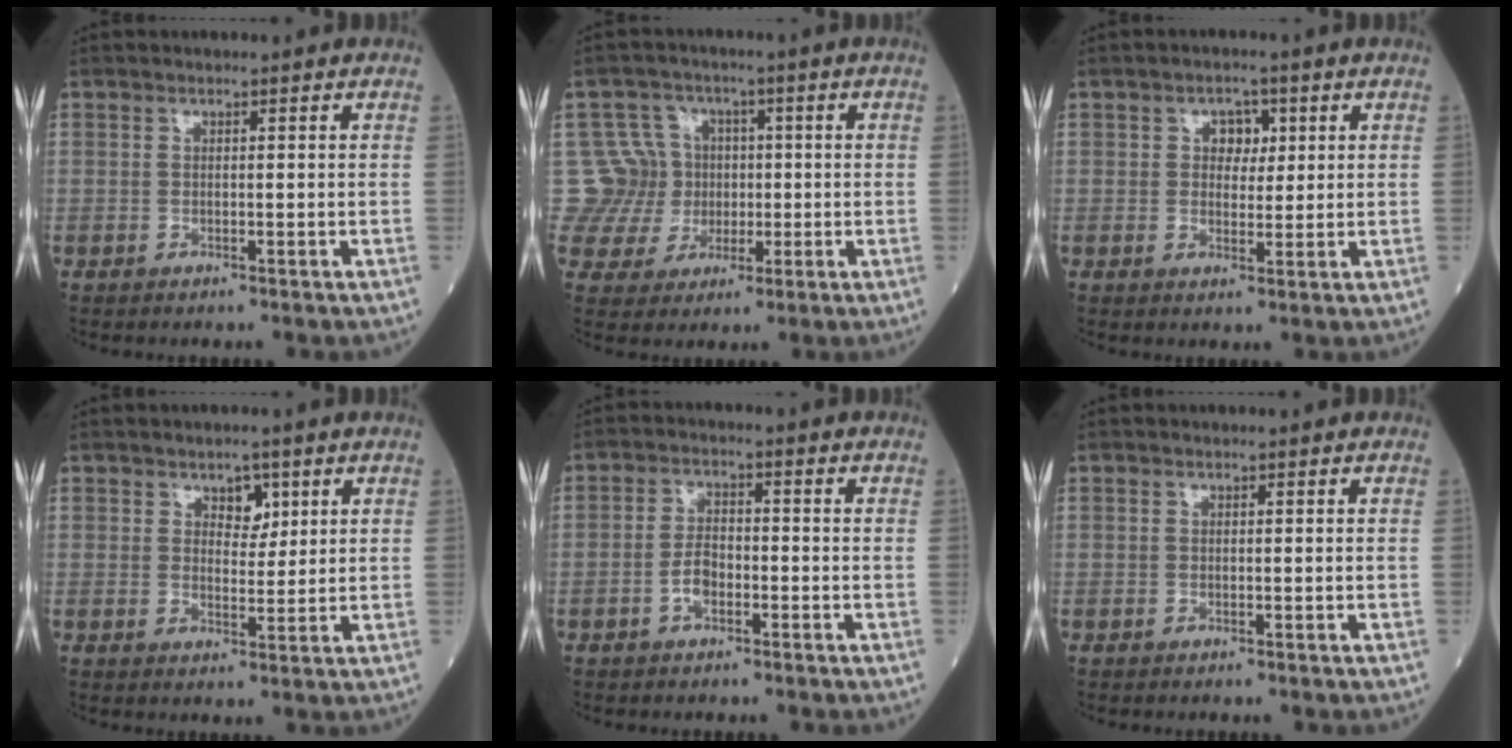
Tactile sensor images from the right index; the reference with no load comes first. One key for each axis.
{"total": 8.7, "fx": 0.6, "fy": 8.7, "fz": 0.3, "tx": -0.007, "ty": 0.033, "tz": 0.017}
{"total": 3.4, "fx": 1.1, "fy": 2.4, "fz": 2.2, "tx": -0.026, "ty": 0.008, "tz": 0.016}
{"total": 3.4, "fx": 1.8, "fy": 2.0, "fz": 2.1, "tx": -0.024, "ty": 0.002, "tz": 0.029}
{"total": 3.4, "fx": -1.5, "fy": 1.6, "fz": 2.5, "tx": -0.050, "ty": 0.008, "tz": -0.031}
{"total": 0.0}